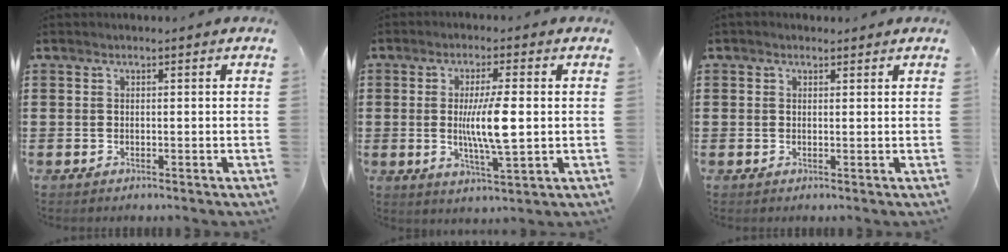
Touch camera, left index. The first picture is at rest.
{"total": 7.9, "force": [0.3, 1.4, 7.7], "torque": [-0.139, -0.005, -0.003]}
{"total": 0.7, "force": [0.4, 0.6, 0.1], "torque": [-0.004, 0.004, 0.008]}